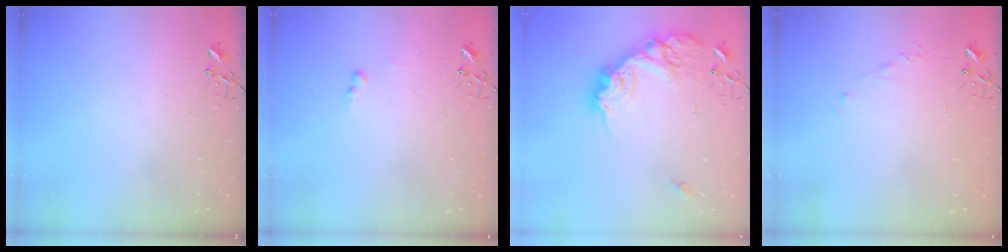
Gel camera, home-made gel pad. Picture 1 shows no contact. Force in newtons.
{"total": 5.4, "press": 5.4, "slide": 0.6}
{"total": 20.9, "press": 20.8, "slide": 1.3}
{"total": 4.0, "press": 3.9, "slide": 0.5}